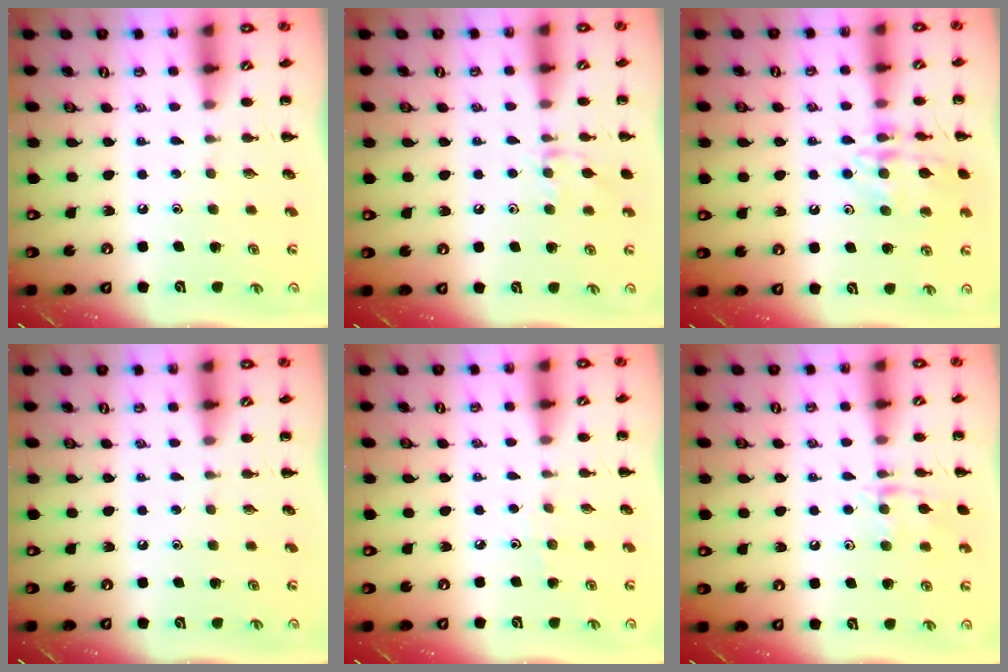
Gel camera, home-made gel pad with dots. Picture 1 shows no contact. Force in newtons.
{"total": 8.0, "press": 7.9, "slide": 1.4}
{"total": 14.5, "press": 14.4, "slide": 1.2}
{"total": 0.0}
{"total": 2.9, "press": 2.7, "slide": 1.2}
{"total": 10.1, "press": 10.1, "slide": 0.7}